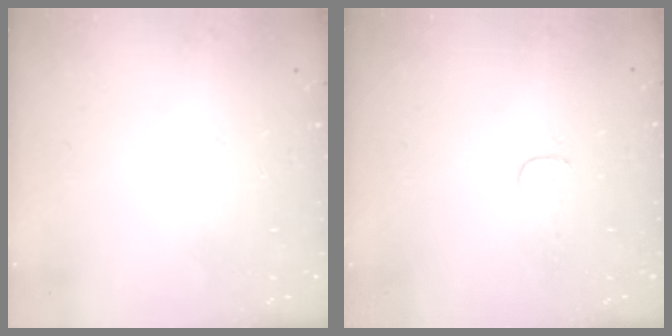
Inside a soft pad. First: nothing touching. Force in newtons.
{"total": 3.0, "press": 3.0, "slide": 0.3}